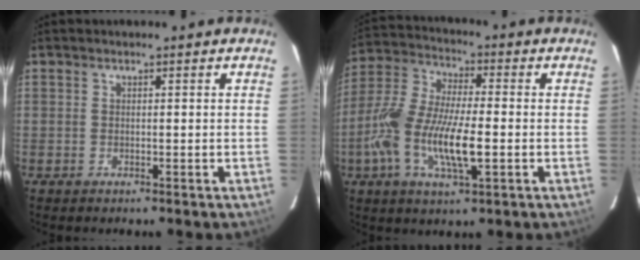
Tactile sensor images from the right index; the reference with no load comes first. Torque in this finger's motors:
{"motor_torque": [0.87, -0.51, 1.05, 0.21]}